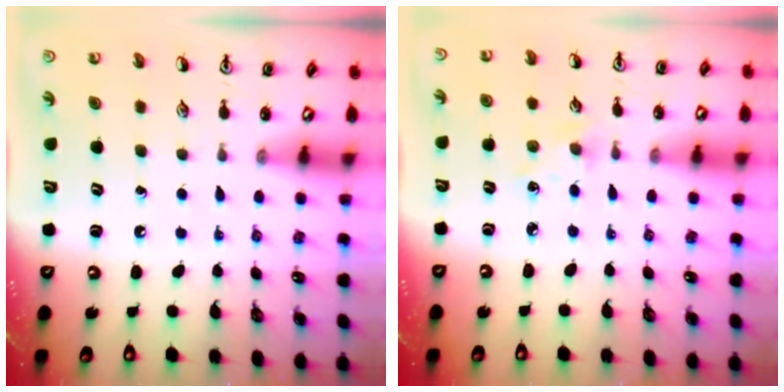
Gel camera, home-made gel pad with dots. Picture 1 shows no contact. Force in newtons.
{"total": 1.9, "press": 1.9, "slide": 0.3}